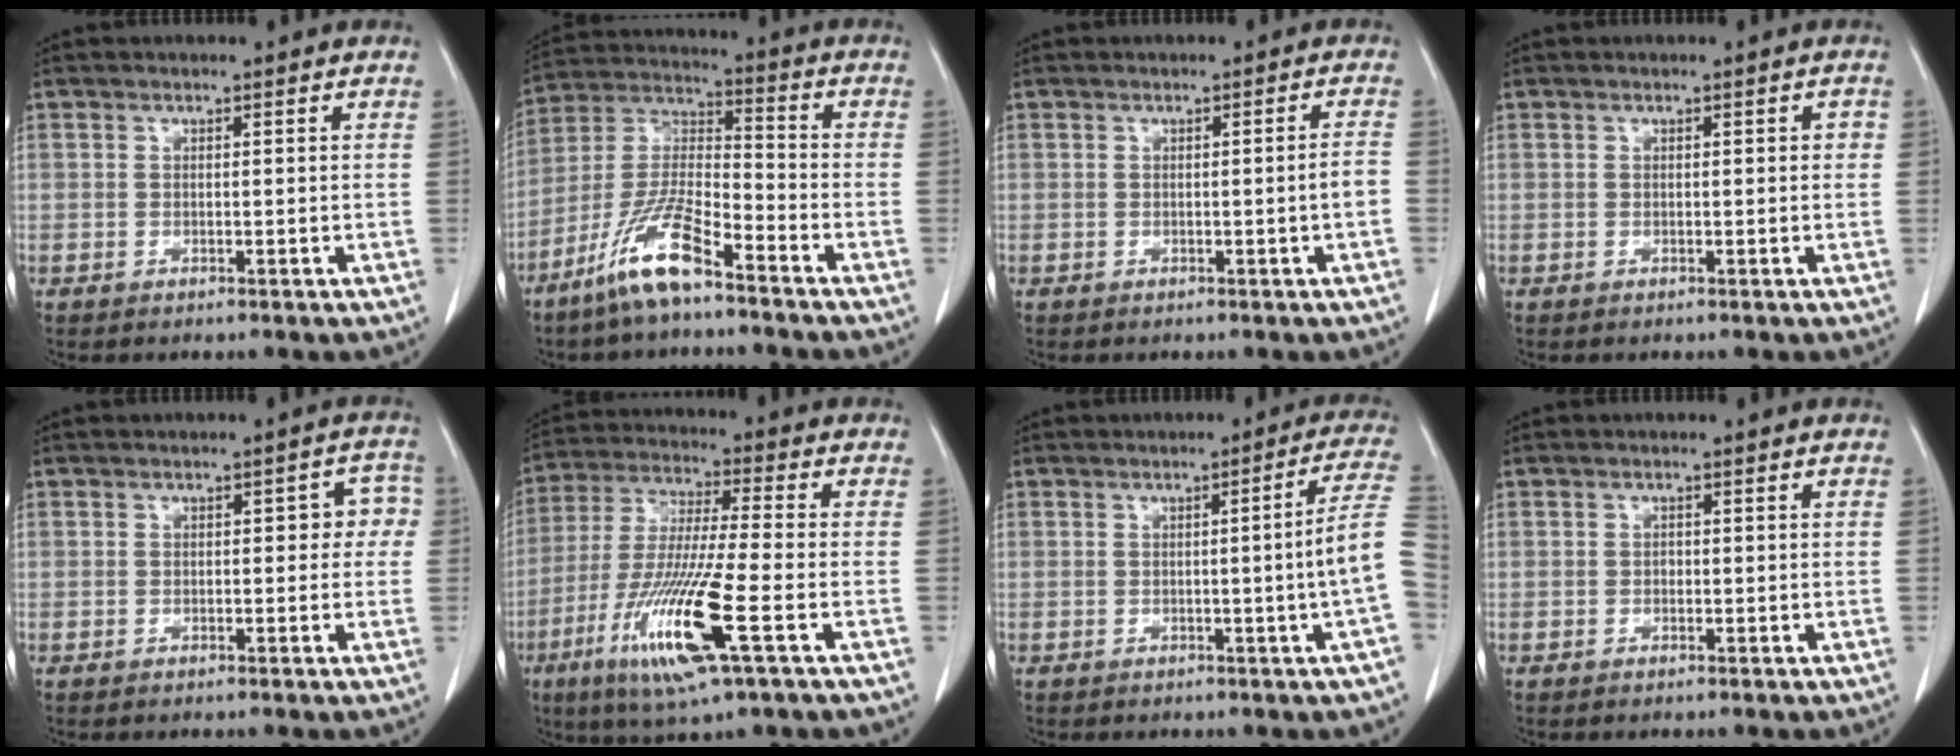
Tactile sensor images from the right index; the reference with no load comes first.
{"total": 11.6, "force": [-7.9, 1.7, 8.4], "torque": [-0.179, -0.012, -0.157]}
{"total": 2.1, "force": [-0.8, -0.3, 1.9], "torque": [-0.027, -0.002, -0.011]}
{"total": 1.0, "force": [0.1, 0.5, 0.9], "torque": [-0.011, 0.004, 0.002]}
{"total": 3.6, "force": [0.1, 1.9, 3.0], "torque": [-0.024, 0.028, 0.000]}
{"total": 15.4, "force": [-6.1, 0.6, 14.2], "torque": [-0.292, -0.027, -0.113]}
{"total": 6.9, "force": [-1.1, -1.9, 6.6], "torque": [-0.072, 0.000, -0.018]}
{"total": 0.5, "force": [-0.1, 0.4, 0.3], "torque": [-0.003, 0.003, -0.004]}